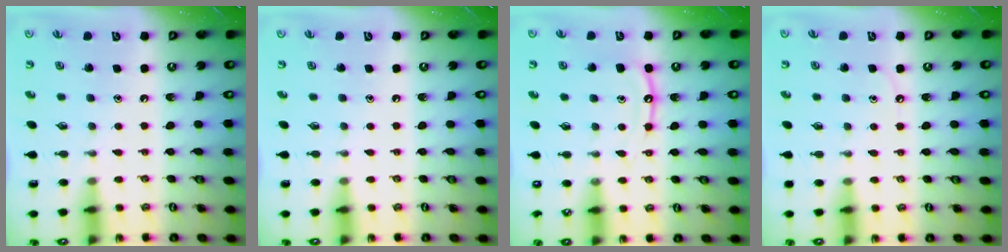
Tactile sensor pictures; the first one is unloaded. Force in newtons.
{"total": 0.0}
{"total": 9.2, "press": 9.2, "slide": 0.8}
{"total": 3.6, "press": 3.5, "slide": 0.6}